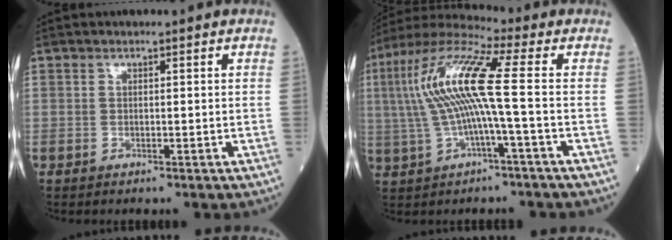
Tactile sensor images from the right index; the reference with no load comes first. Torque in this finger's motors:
{"motor_torque": [1.60, -0.23, 1.05, 0.21]}